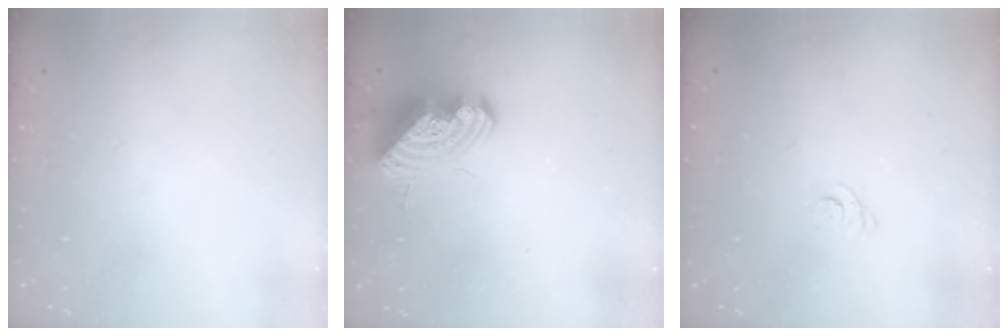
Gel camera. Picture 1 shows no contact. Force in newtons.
{"total": 12.0, "press": 11.9, "slide": 1.2}
{"total": 2.3, "press": 2.2, "slide": 0.2}